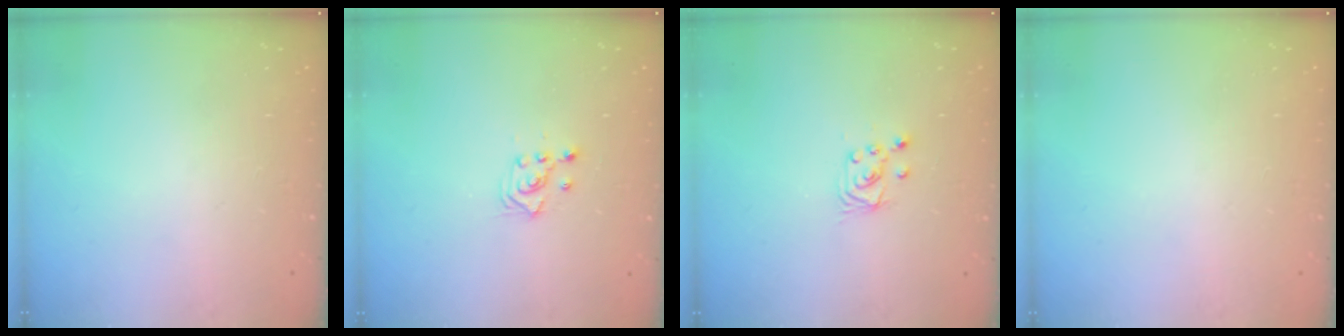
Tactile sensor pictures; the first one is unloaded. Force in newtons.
{"total": 2.4, "press": 2.2, "slide": 0.8}
{"total": 3.0, "press": 3.0, "slide": 0.3}
{"total": 0.0}